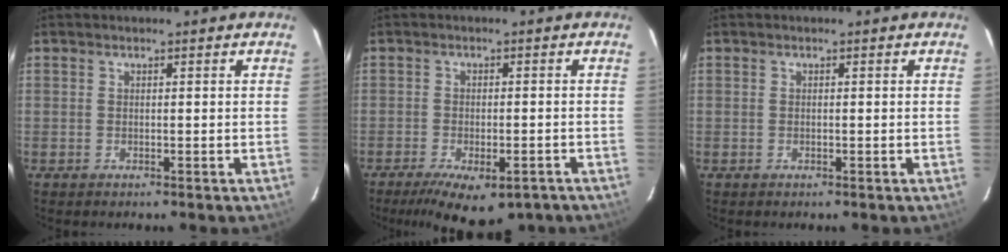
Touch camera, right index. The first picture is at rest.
{"total": 11.8, "force": [-8.1, 4.8, 7.1], "torque": [-0.142, -0.021, -0.111]}
{"total": 0.0}